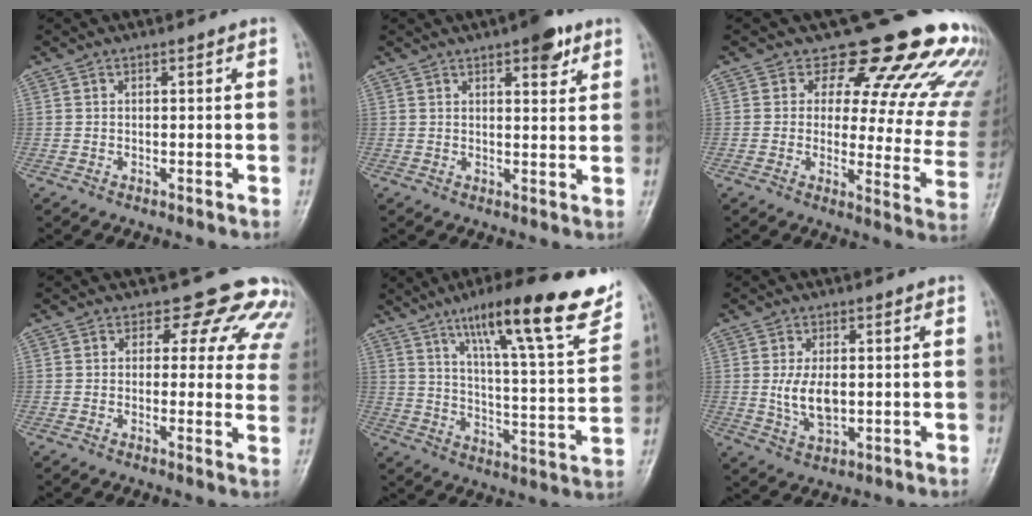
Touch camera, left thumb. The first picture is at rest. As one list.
[{"total": 5.8, "force": [3.4, 2.3, 4.1], "torque": [-0.036, -0.013, 0.040]}, {"total": 20.5, "force": [16.2, 8.0, 9.8], "torque": [-0.067, -0.105, 0.173]}, {"total": 11.7, "force": [9.6, 6.1, 2.6], "torque": [0.031, -0.043, 0.077]}, {"total": 22.4, "force": [14.0, 3.9, 17.1], "torque": [-0.223, -0.050, 0.212]}, {"total": 6.6, "force": [0.2, 3.8, 5.4], "torque": [-0.099, -0.010, 0.009]}]